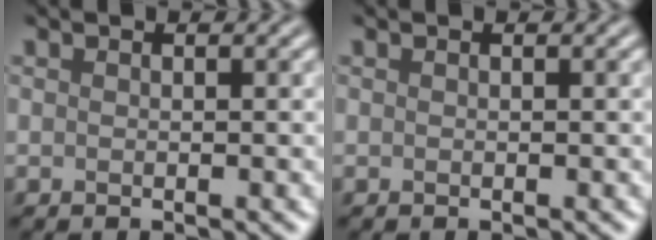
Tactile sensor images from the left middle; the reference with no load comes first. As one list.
[{"total": 0.0}]